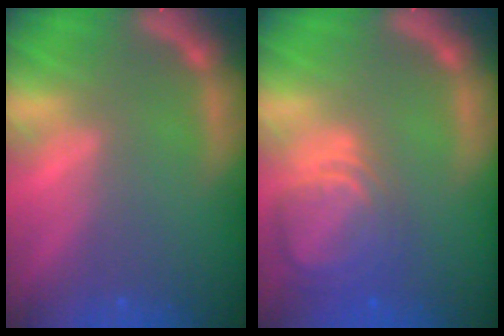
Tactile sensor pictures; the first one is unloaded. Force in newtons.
{"total": 6.5}